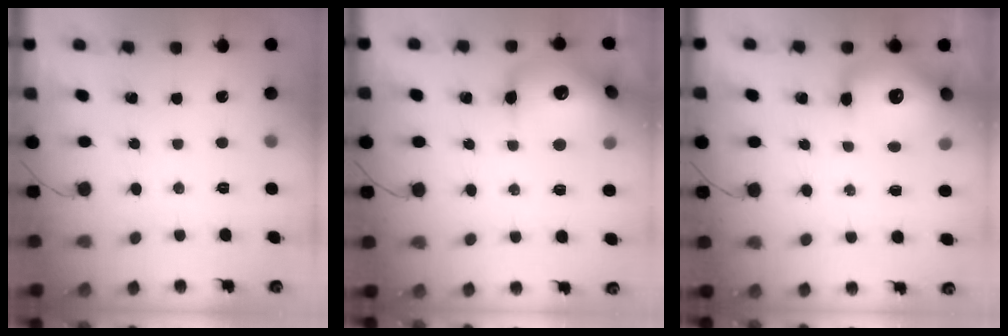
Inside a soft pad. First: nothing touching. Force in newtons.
{"total": 20.2, "press": 20.1, "slide": 2.6}
{"total": 16.4, "press": 15.9, "slide": 4.2}